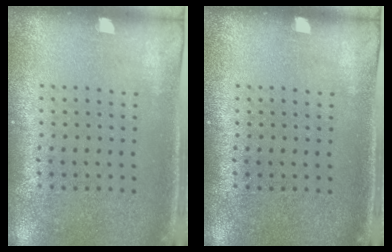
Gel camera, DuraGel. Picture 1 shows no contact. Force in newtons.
{"total": 0.0}